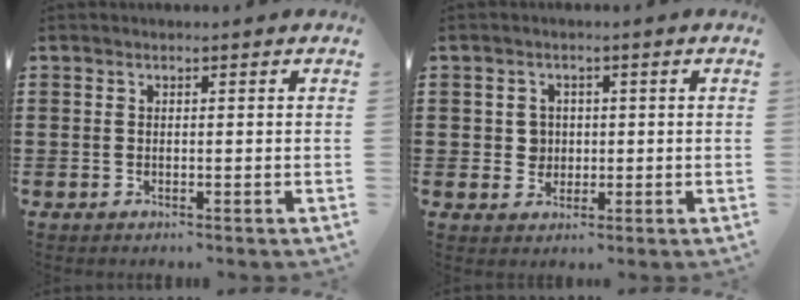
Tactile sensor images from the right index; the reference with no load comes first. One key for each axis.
{"total": 2.9, "fx": 0.1, "fy": 2.7, "fz": 1.1, "tx": -0.031, "ty": 0.009, "tz": 0.000}